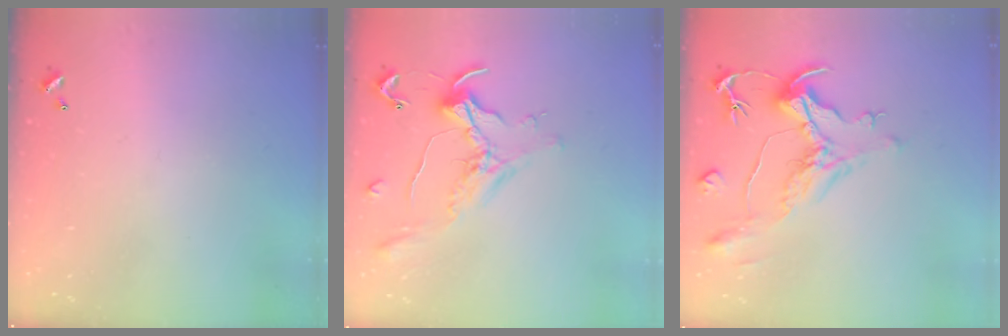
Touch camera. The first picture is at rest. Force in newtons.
{"total": 1.1, "press": 1.0, "slide": 0.4}
{"total": 1.8, "press": 0.8, "slide": 1.5}